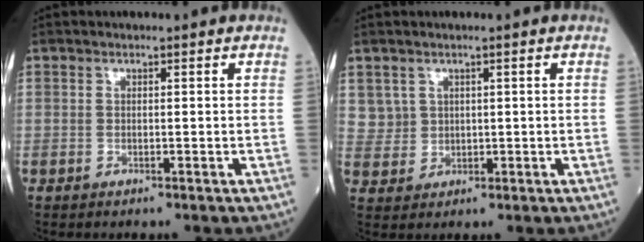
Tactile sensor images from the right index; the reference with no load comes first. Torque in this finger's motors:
{"motor_torque": [0.87, 0.26, 0.43, 0.12]}